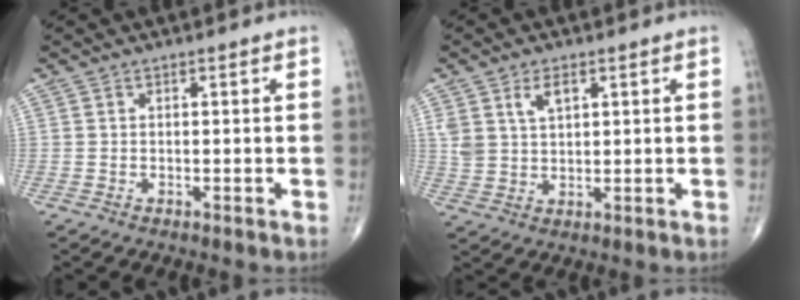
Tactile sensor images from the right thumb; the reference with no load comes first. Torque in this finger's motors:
{"motor_torque": [-0.01, 0.02, 0.48, 0.40, 0.03]}